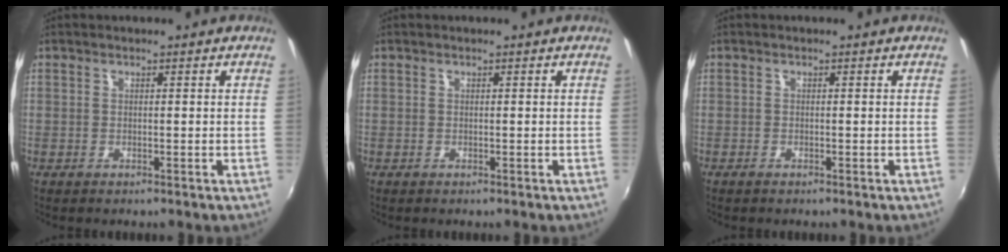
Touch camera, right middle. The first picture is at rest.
{"total": 0.0}
{"total": 0.6, "force": [-0.5, 0.2, 0.2], "torque": [-0.006, -0.003, -0.011]}